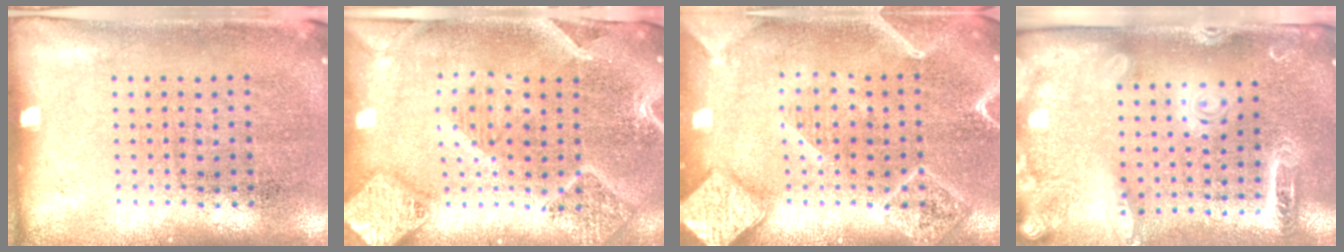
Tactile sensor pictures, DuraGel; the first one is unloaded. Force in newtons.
{"total": 2.9, "press": 2.5, "slide": 1.5}
{"total": 2.3, "press": 2.2, "slide": 0.3}
{"total": 2.5, "press": 2.0, "slide": 1.6}